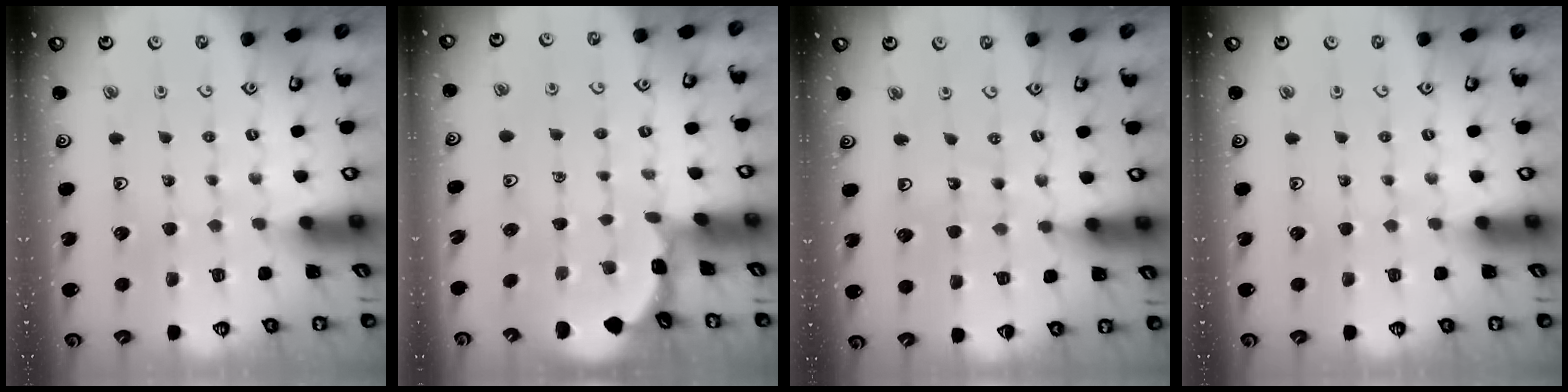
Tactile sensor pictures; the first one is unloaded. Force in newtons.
{"total": 1.5, "press": 1.5, "slide": 0.1}
{"total": 5.5, "press": 4.9, "slide": 2.4}
{"total": 0.0}